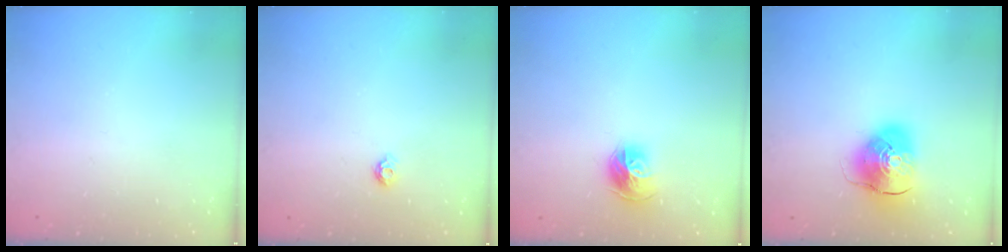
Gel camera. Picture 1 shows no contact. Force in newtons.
{"total": 3.9, "press": 3.9, "slide": 0.5}
{"total": 10.6, "press": 10.5, "slide": 1.2}
{"total": 10.7, "press": 10.6, "slide": 1.8}